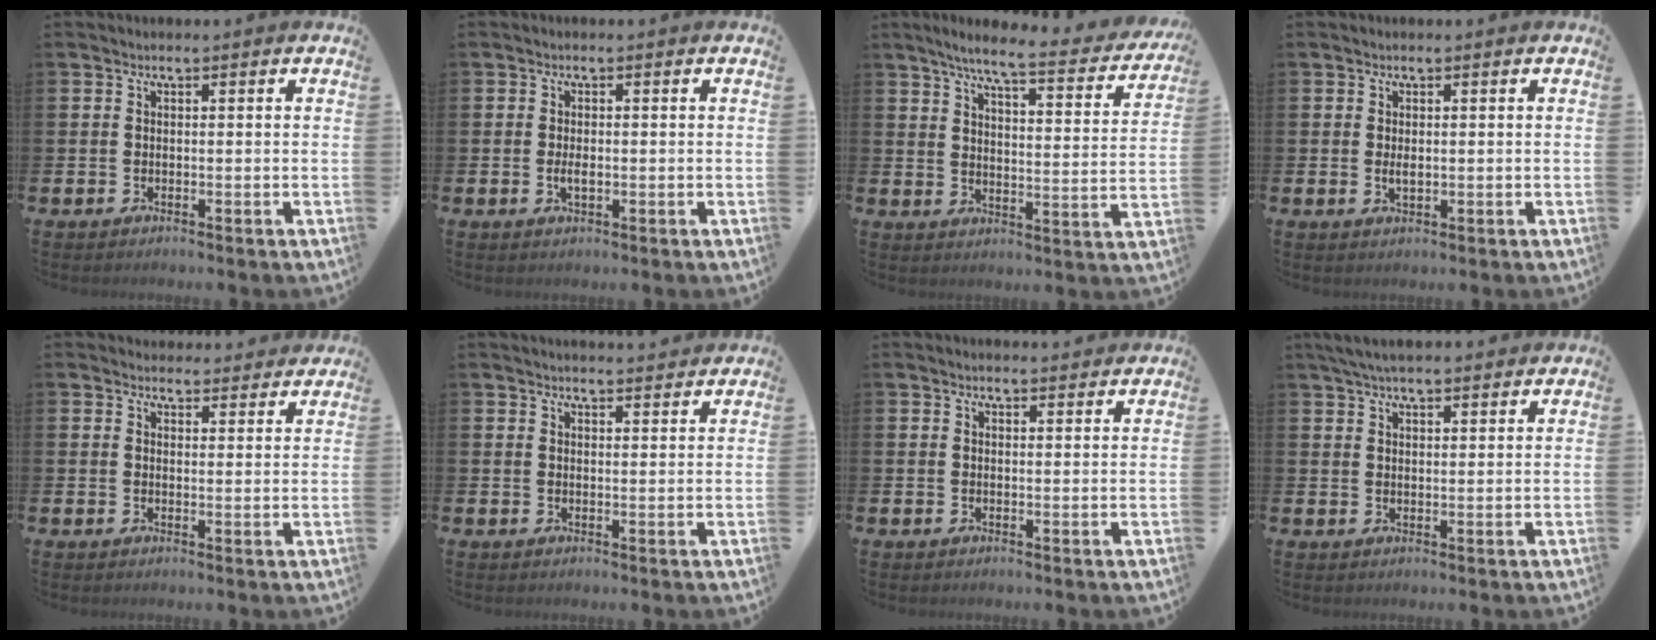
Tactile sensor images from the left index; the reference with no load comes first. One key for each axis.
{"total": 1.7, "fx": -0.2, "fy": 0.8, "fz": 1.5, "tx": -0.026, "ty": 0.001, "tz": -0.005}
{"total": 6.5, "fx": 5.6, "fy": 0.5, "fz": 3.3, "tx": -0.071, "ty": -0.041, "tz": 0.086}
{"total": 1.2, "fx": 0.2, "fy": 0.5, "fz": 1.0, "tx": -0.018, "ty": 0.002, "tz": 0.002}
{"total": 3.3, "fx": 3.2, "fy": 0.8, "fz": -0.1, "tx": 0.008, "ty": -0.020, "tz": 0.056}
{"total": 2.5, "fx": 2.5, "fy": -0.1, "fz": -0.1, "tx": -0.002, "ty": -0.014, "tz": 0.045}
{"total": 1.6, "fx": 1.6, "fy": 0.1, "fz": 0.0, "tx": 0.006, "ty": -0.008, "tz": 0.027}
{"total": 4.3, "fx": 3.9, "fy": 0.8, "fz": 1.5, "tx": -0.037, "ty": -0.006, "tz": 0.073}